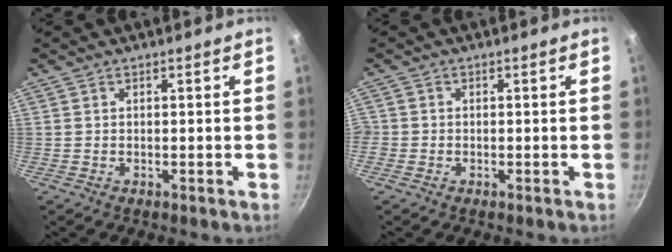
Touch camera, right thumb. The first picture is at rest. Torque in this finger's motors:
{"motor_torque": [-0.22, 0.83, 0.55, 0.50, 0.17]}